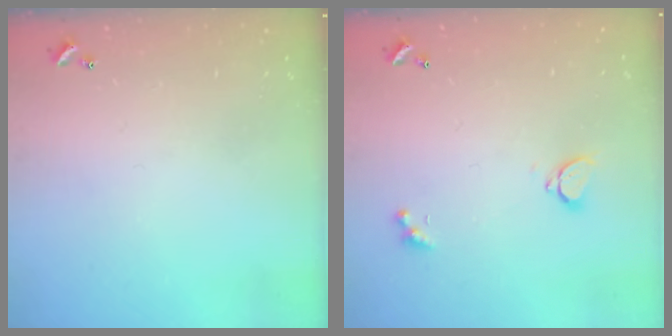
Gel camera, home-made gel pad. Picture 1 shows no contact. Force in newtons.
{"total": 2.2, "press": 2.0, "slide": 0.9}